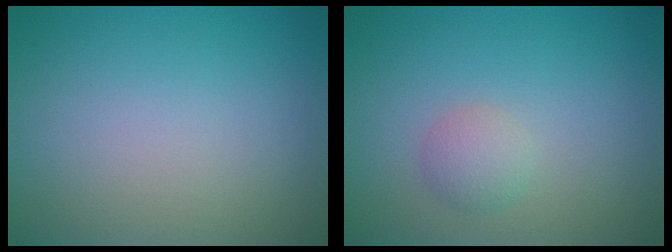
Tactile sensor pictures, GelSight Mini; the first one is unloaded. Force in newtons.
{"total": 1.7, "press": 1.7, "slide": 0.0}